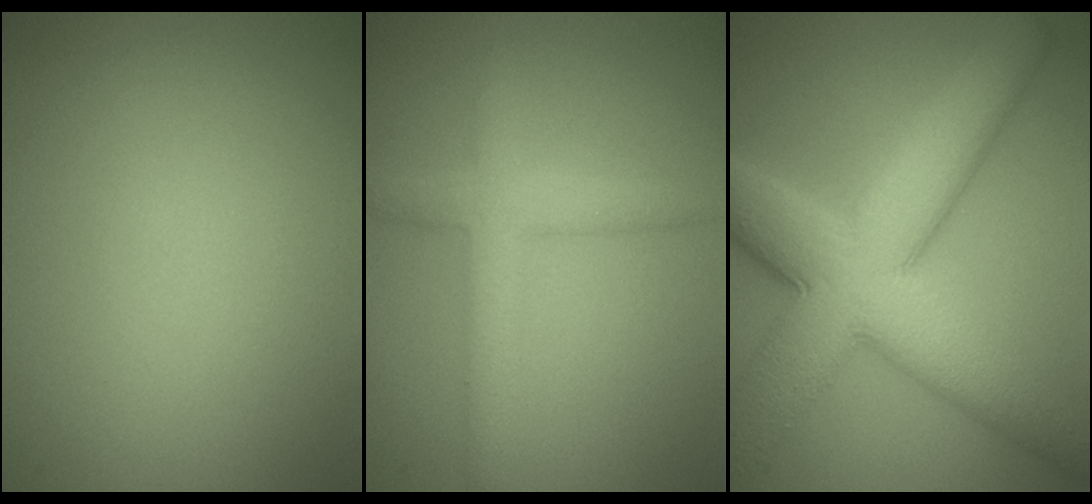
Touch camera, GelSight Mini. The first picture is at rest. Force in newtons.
{"total": 3.3, "press": 3.3, "slide": 0.1}
{"total": 11.6, "press": 11.6, "slide": 0.3}